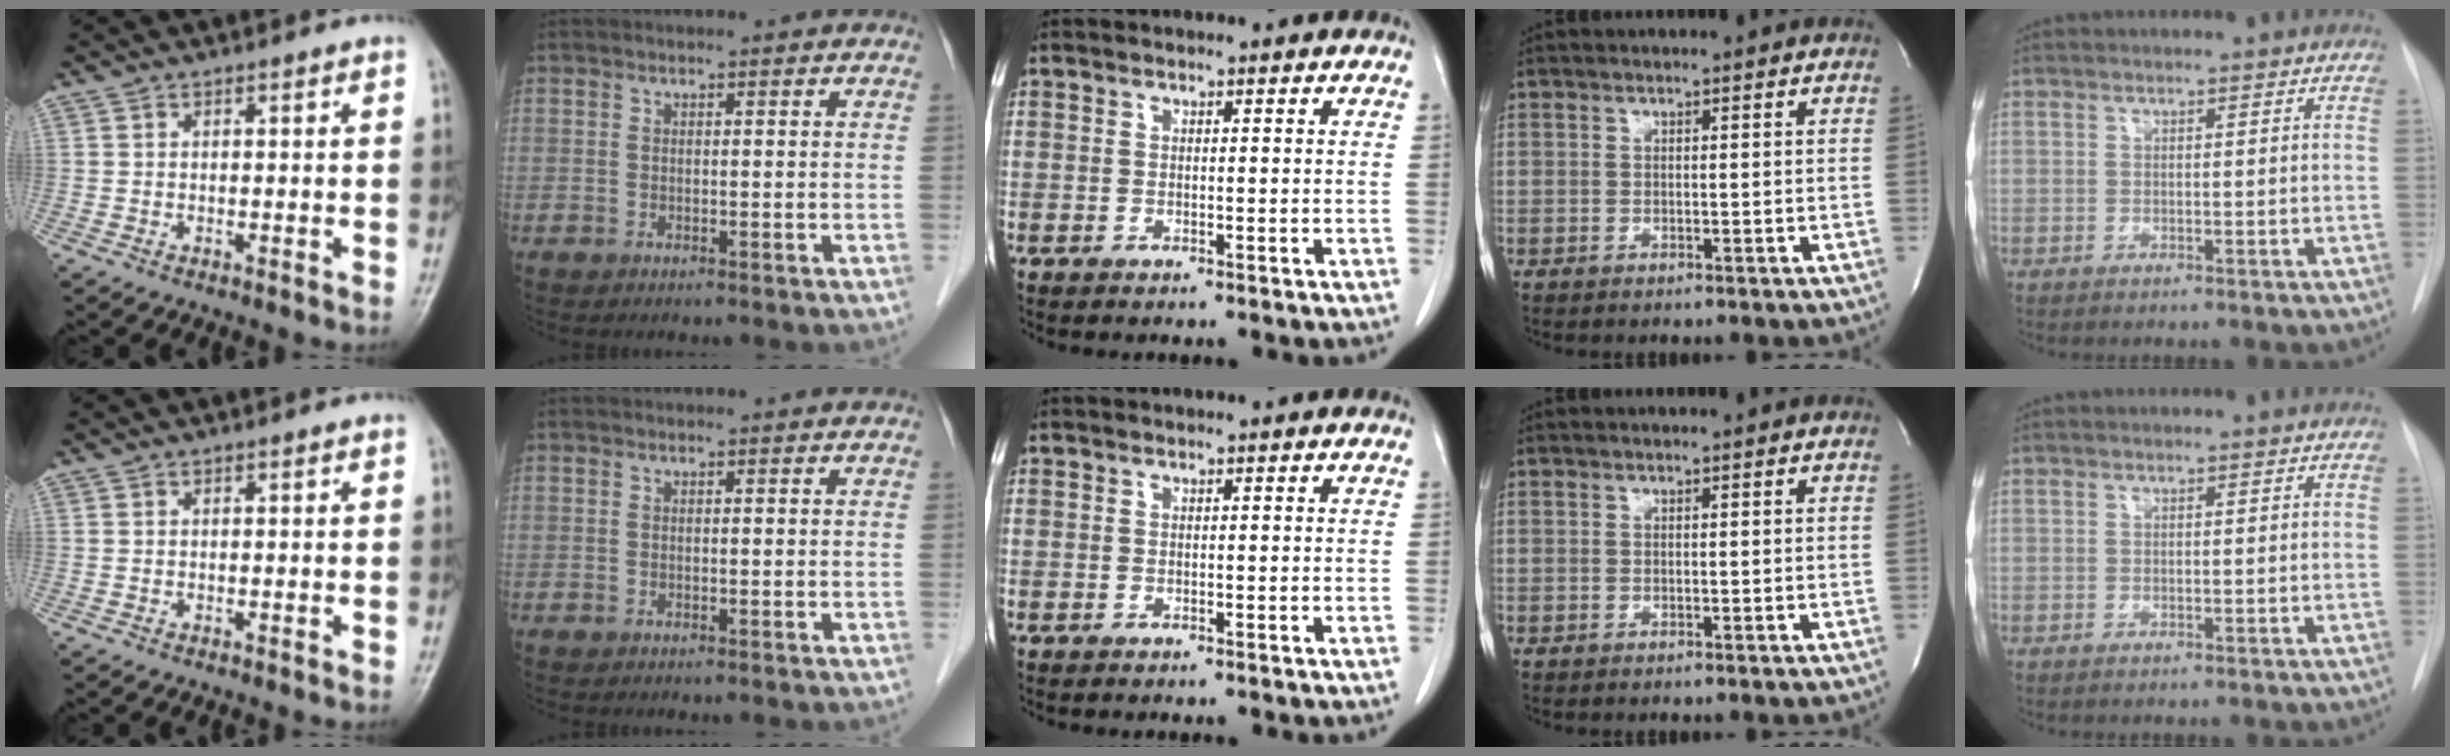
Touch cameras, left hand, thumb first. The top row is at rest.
{}